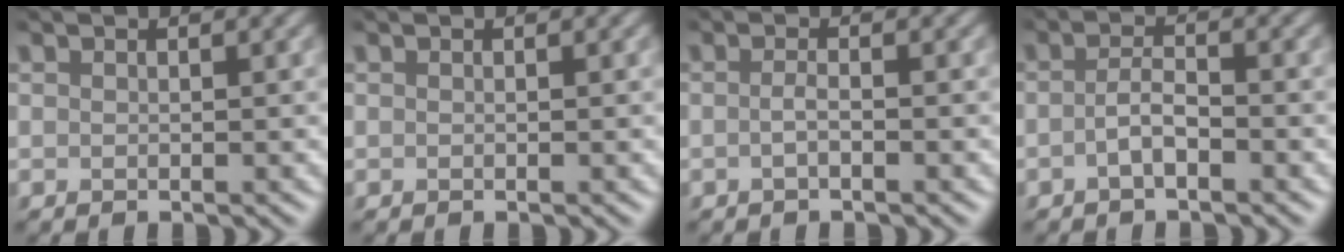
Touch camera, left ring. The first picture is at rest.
{"total": 0.0}
{"total": 1.1, "force": [-0.5, 0.0, 1.0], "torque": [-0.025, 0.001, -0.010]}
{"total": 1.9, "force": [-1.0, 0.4, 1.6], "torque": [-0.039, 0.004, -0.022]}